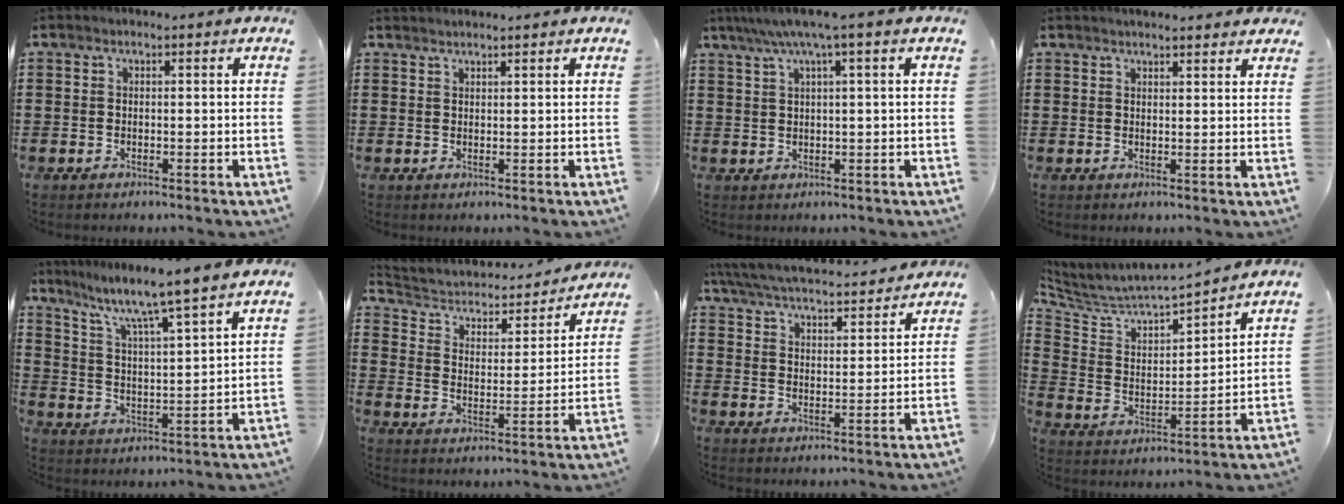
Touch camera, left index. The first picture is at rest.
{"total": 1.1, "force": [1.1, -0.1, 0.1], "torque": [-0.002, -0.002, 0.021]}
{"total": 4.3, "force": [2.1, -0.5, 3.7], "torque": [-0.074, -0.002, 0.033]}
{"total": 2.0, "force": [2.0, 0.0, 0.1], "torque": [-0.007, 0.001, 0.039]}
{"total": 6.4, "force": [5.4, -0.8, 3.3], "torque": [-0.087, -0.044, 0.083]}
{"total": 3.6, "force": [3.0, 1.9, 0.9], "torque": [-0.040, -0.022, 0.042]}
{"total": 5.1, "force": [4.9, -0.1, 1.3], "torque": [-0.049, -0.035, 0.080]}
{"total": 4.6, "force": [4.2, 1.1, 1.3], "torque": [-0.054, -0.039, 0.064]}